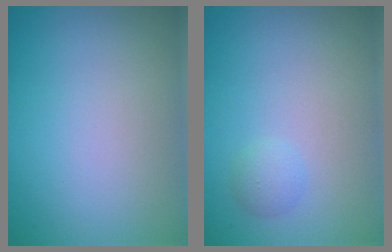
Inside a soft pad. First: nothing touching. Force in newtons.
{"total": 1.1, "press": 1.1, "slide": 0.1}